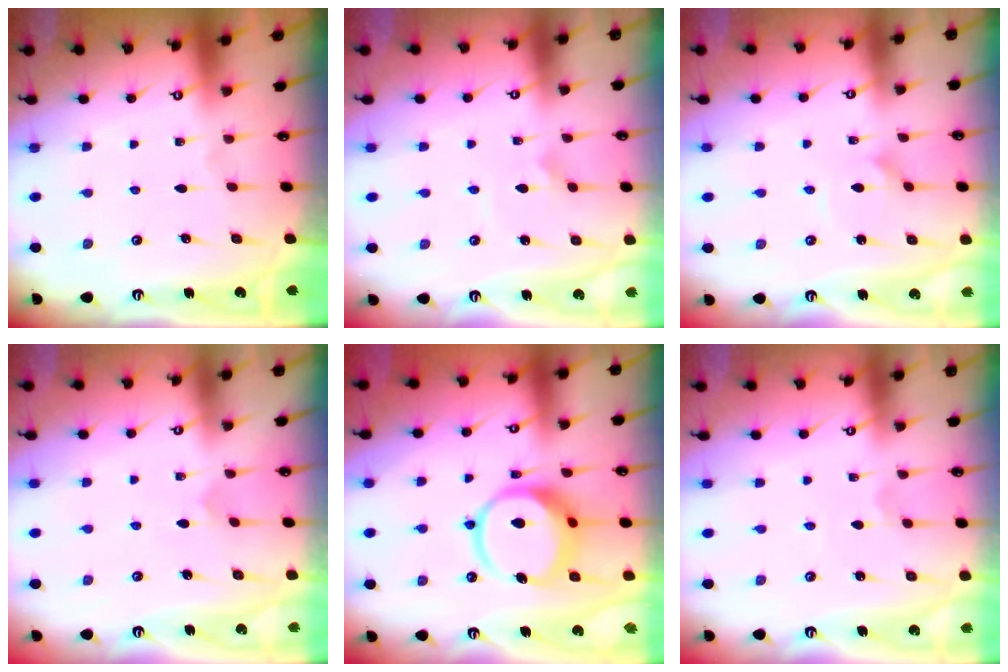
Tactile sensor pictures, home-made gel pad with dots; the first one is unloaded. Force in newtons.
{"total": 2.4, "press": 2.4, "slide": 0.6}
{"total": 1.8, "press": 1.8, "slide": 0.0}
{"total": 3.6, "press": 3.6, "slide": 0.4}
{"total": 12.8, "press": 12.7, "slide": 1.7}
{"total": 1.0, "press": 1.0, "slide": 0.1}